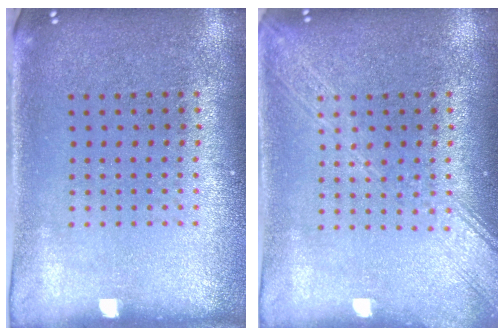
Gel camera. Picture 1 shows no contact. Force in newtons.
{"total": 3.4, "press": 3.3, "slide": 0.5}